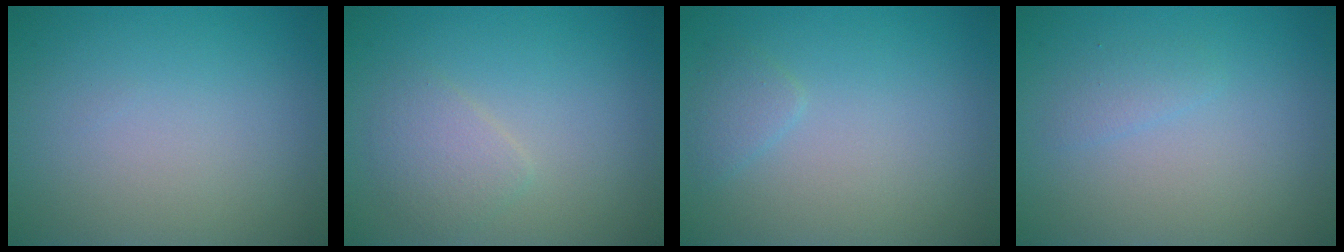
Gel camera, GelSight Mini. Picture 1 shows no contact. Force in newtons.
{"total": 2.0, "press": 2.0, "slide": 0.0}
{"total": 1.2, "press": 1.2, "slide": 0.1}
{"total": 1.0, "press": 1.0, "slide": 0.0}